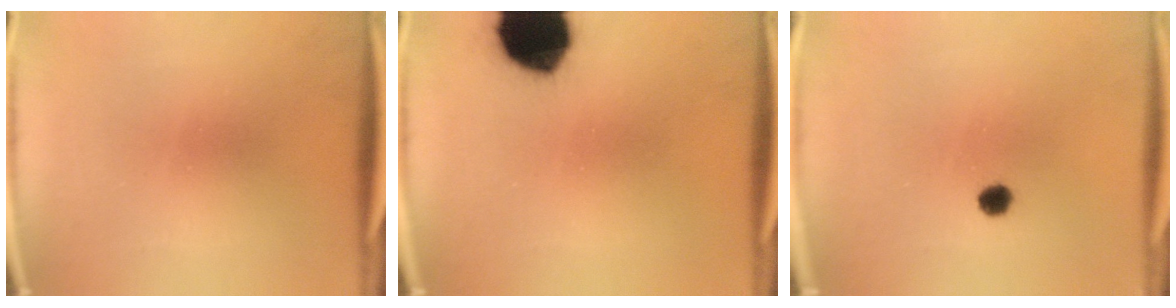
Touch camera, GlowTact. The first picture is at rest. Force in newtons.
{"total": 17.9}
{"total": 1.8}